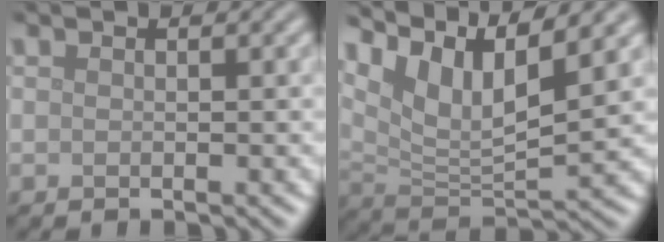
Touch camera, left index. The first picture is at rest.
{"total": 8.3, "force": [5.3, 2.5, 5.9], "torque": [-0.118, -0.002, 0.103]}